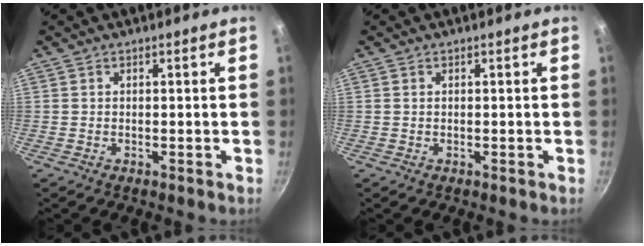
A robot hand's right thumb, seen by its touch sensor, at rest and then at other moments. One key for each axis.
{"total": 0.0}